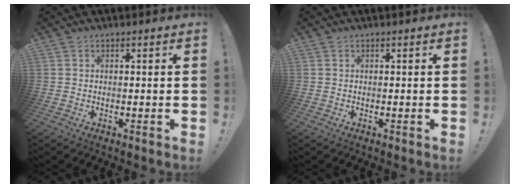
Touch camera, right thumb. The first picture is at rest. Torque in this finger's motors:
{"motor_torque": [0.00, 0.00, 0.00, 0.00, 0.00]}